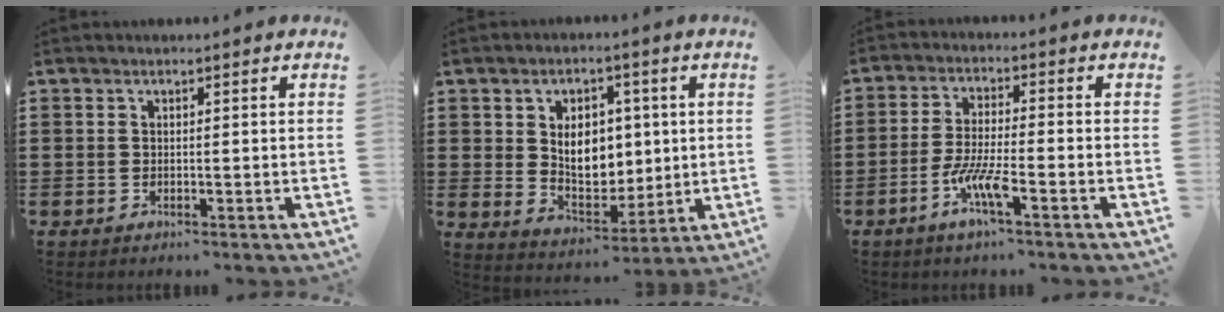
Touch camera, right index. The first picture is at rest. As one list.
[{"total": 8.2, "force": [1.4, 5.7, 5.8], "torque": [-0.096, 0.006, 0.022]}, {"total": 6.4, "force": [-3.4, 0.6, 5.4], "torque": [-0.122, -0.012, -0.069]}]